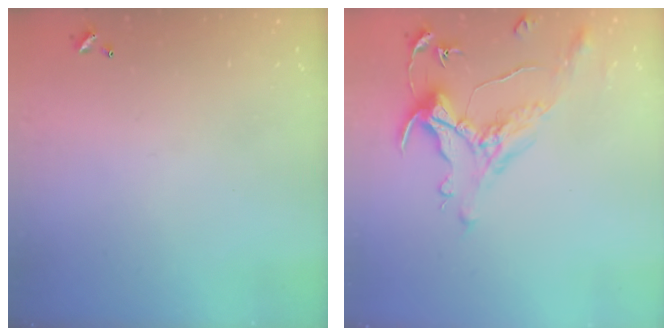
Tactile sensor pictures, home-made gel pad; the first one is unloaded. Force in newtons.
{"total": 0.9, "press": 0.2, "slide": 0.9}